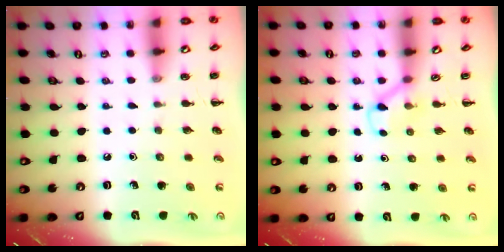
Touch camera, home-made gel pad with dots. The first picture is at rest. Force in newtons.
{"total": 3.0, "press": 2.8, "slide": 0.9}